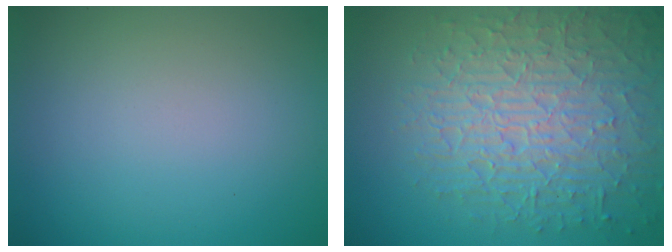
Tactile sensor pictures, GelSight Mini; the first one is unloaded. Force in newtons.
{"total": 9.0, "press": 6.1, "slide": 6.6}